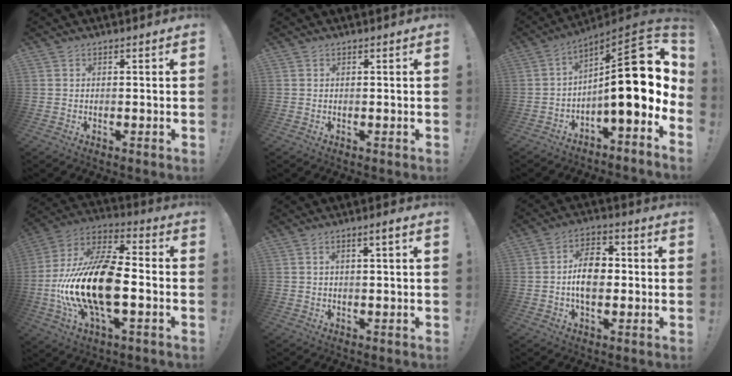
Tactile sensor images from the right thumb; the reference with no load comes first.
{"total": 0.0}
{"total": 22.6, "force": [2.1, 6.9, 21.5], "torque": [-0.308, -0.016, 0.034]}
{"total": 23.7, "force": [-4.4, 11.0, 20.5], "torque": [-0.407, 0.016, -0.068]}
{"total": 2.9, "force": [-0.1, 0.4, 2.9], "torque": [-0.043, 0.003, -0.004]}
{"total": 10.1, "force": [-0.5, 6.9, 7.4], "torque": [-0.126, 0.012, -0.011]}